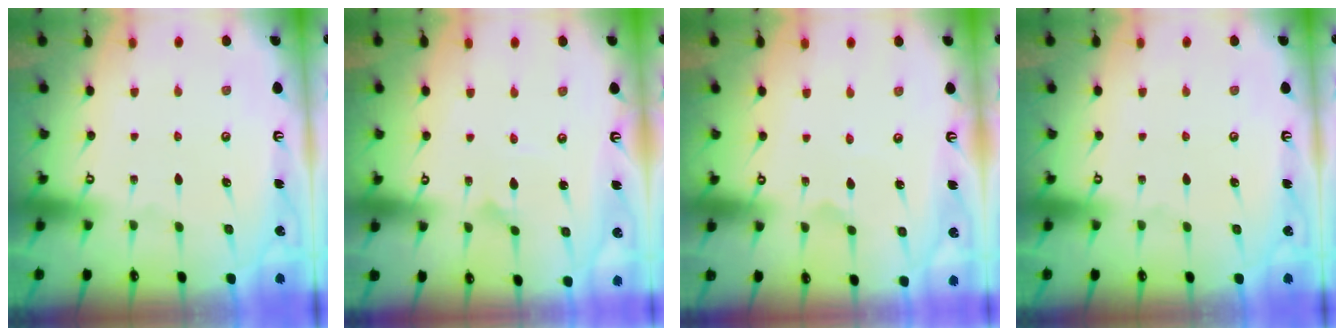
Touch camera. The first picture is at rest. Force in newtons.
{"total": 1.9, "press": 1.9, "slide": 0.1}
{"total": 1.7, "press": 1.6, "slide": 0.2}
{"total": 0.0}